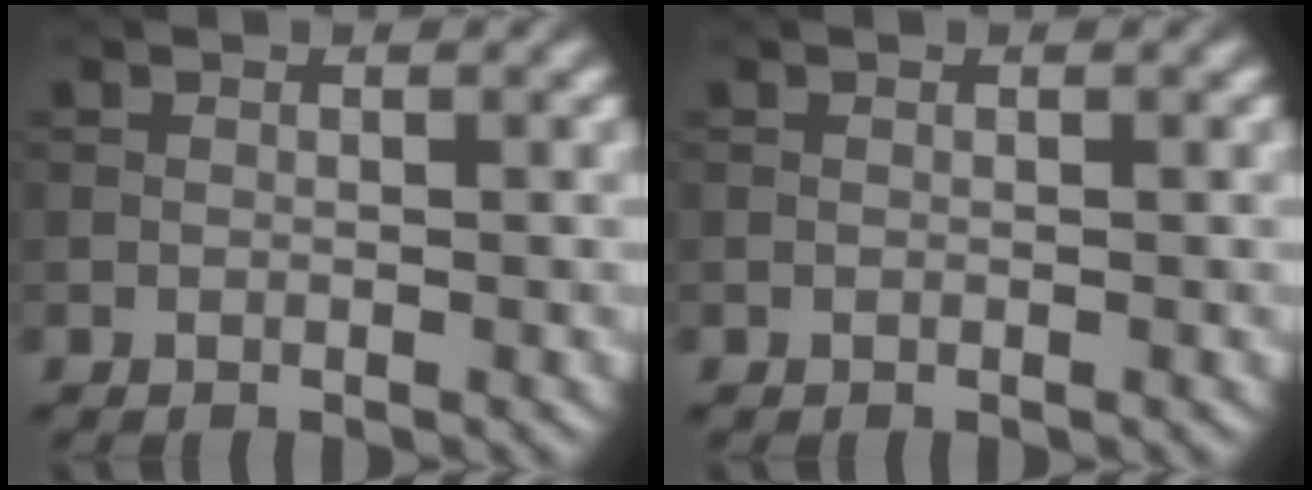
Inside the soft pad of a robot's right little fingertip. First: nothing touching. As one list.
[{"total": 0.0}]